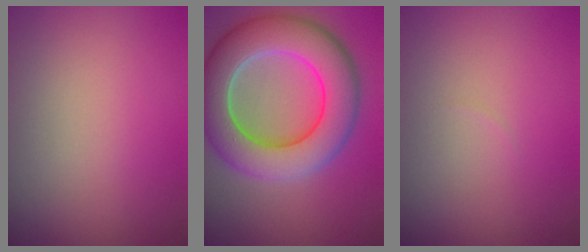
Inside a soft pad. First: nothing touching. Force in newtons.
{"total": 10.4, "press": 10.4, "slide": 0.5}
{"total": 0.0}